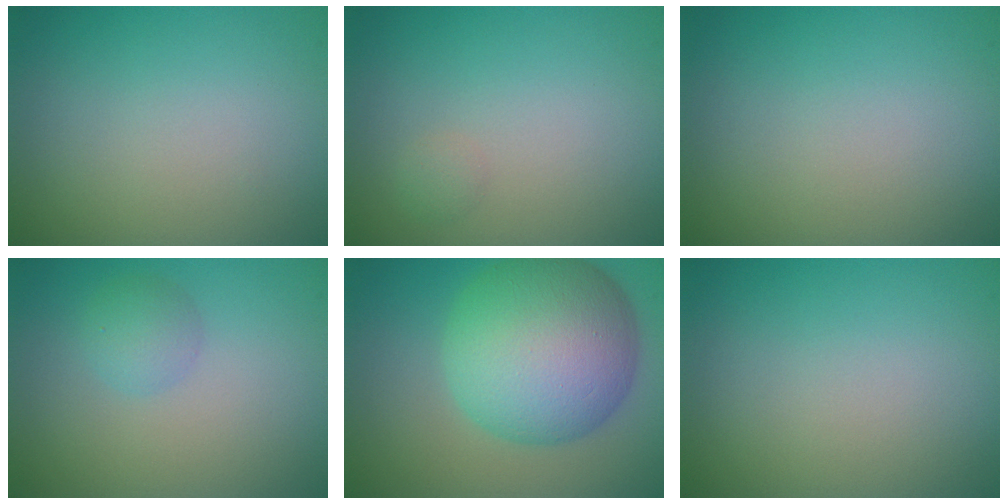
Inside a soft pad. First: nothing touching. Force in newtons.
{"total": 0.7, "press": 0.7, "slide": 0.0}
{"total": 0.0}
{"total": 1.8, "press": 1.7, "slide": 0.2}
{"total": 12.2, "press": 12.2, "slide": 0.2}
{"total": 0.0}